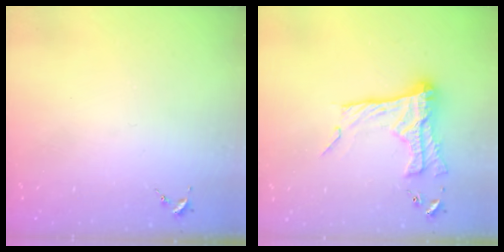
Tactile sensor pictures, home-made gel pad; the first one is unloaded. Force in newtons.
{"total": 18.9, "press": 18.9, "slide": 1.2}